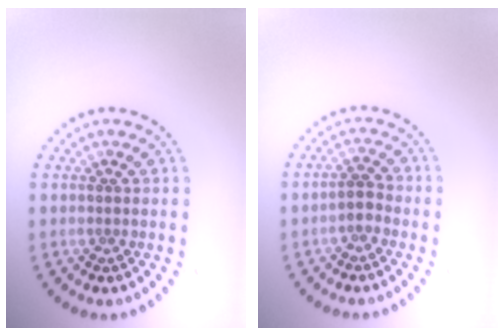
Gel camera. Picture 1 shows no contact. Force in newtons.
{"total": 1.5, "press": 1.3, "slide": 0.8}